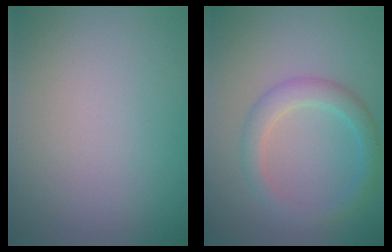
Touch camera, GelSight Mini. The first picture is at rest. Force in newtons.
{"total": 2.8, "press": 2.8, "slide": 0.2}